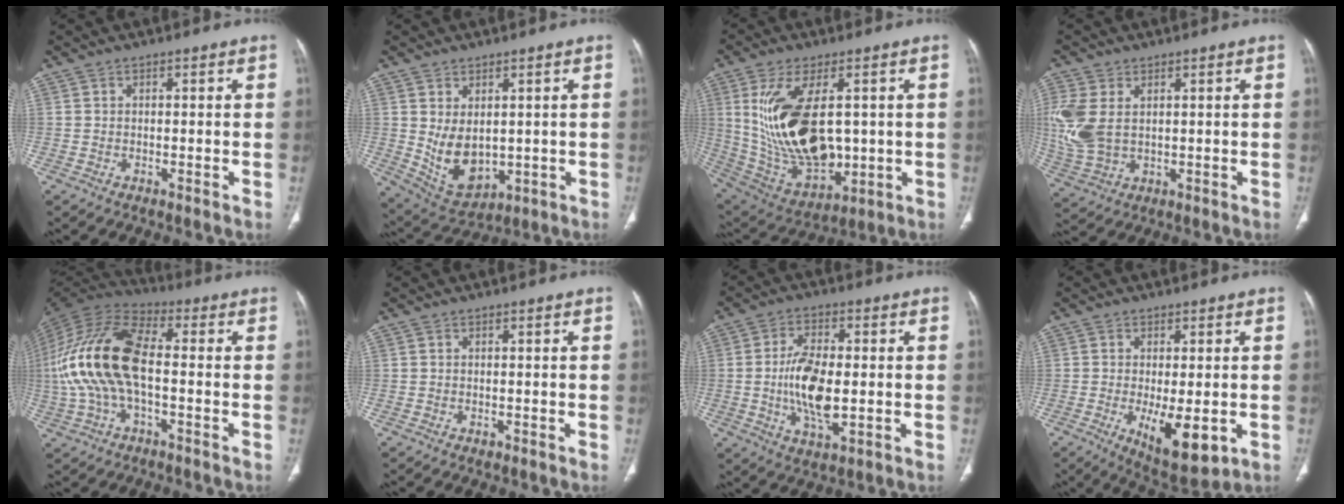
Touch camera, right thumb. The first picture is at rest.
{"total": 9.2, "force": [0.5, 6.1, 6.9], "torque": [-0.102, -0.012, 0.040]}
{"total": 21.0, "force": [2.1, 11.2, 17.7], "torque": [-0.328, -0.019, 0.065]}
{"total": 10.9, "force": [2.0, 7.1, 8.0], "torque": [-0.199, 0.000, 0.054]}
{"total": 18.2, "force": [-1.2, 8.7, 15.9], "torque": [-0.345, 0.035, -0.025]}
{"total": 0.7, "force": [-0.3, 0.5, 0.3], "torque": [-0.005, 0.001, -0.004]}
{"total": 11.3, "force": [-0.9, 5.3, 9.9], "torque": [-0.186, -0.002, -0.014]}
{"total": 10.2, "force": [-2.6, 4.0, 9.1], "torque": [-0.135, -0.022, -0.029]}